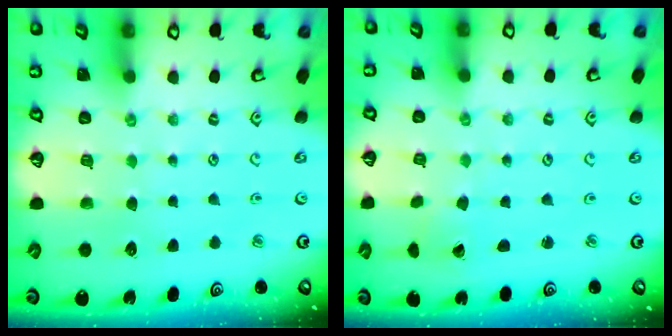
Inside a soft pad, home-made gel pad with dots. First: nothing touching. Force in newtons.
{"total": 0.0}